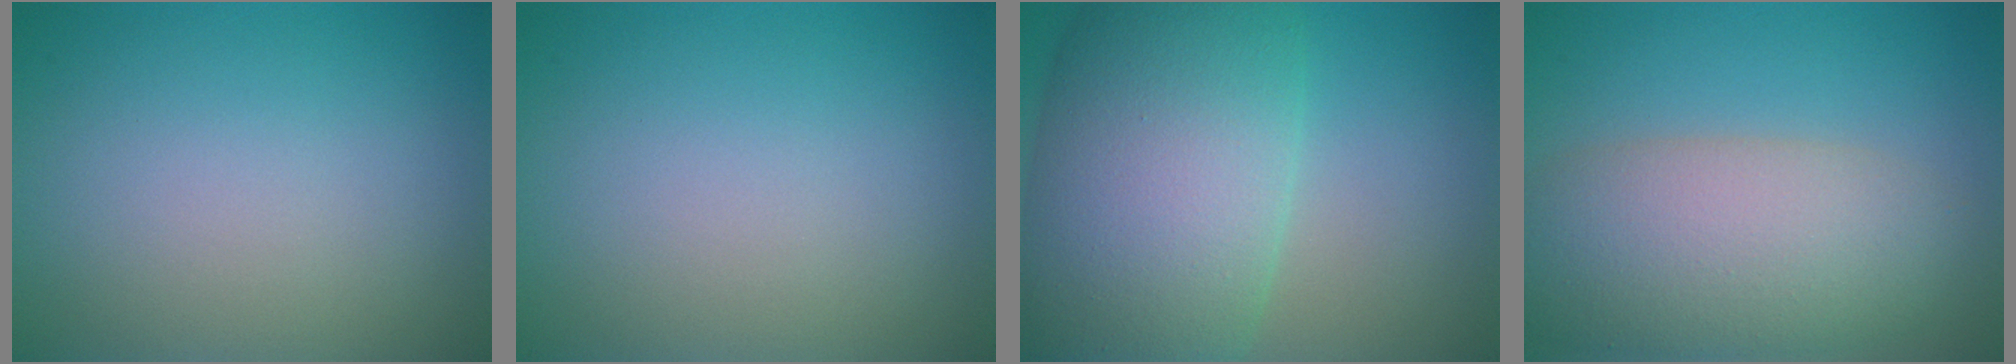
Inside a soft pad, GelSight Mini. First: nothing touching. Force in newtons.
{"total": 0.0}
{"total": 13.6, "press": 13.6, "slide": 0.3}
{"total": 8.1, "press": 8.1, "slide": 0.8}